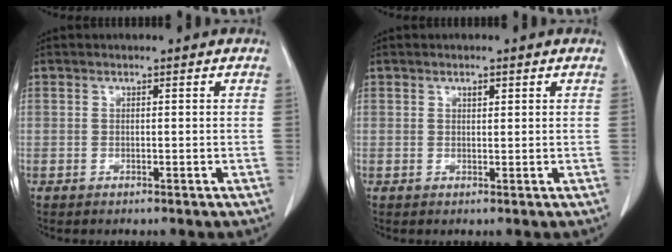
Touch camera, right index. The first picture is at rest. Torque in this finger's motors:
{"motor_torque": [0.01, 0.01, 0.00, 0.00]}